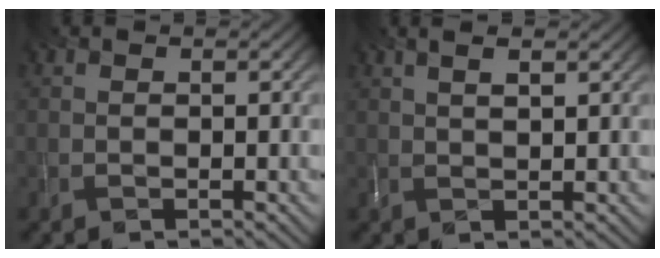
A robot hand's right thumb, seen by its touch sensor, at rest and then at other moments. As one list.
[{"total": 2.1, "force": [1.5, -0.2, 1.4], "torque": [-0.029, 0.002, 0.029]}]